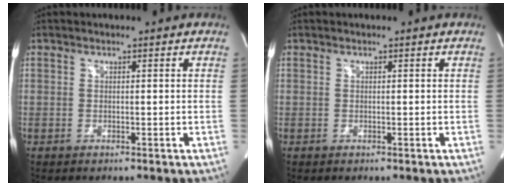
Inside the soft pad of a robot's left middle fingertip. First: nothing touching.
{"total": 0.0}